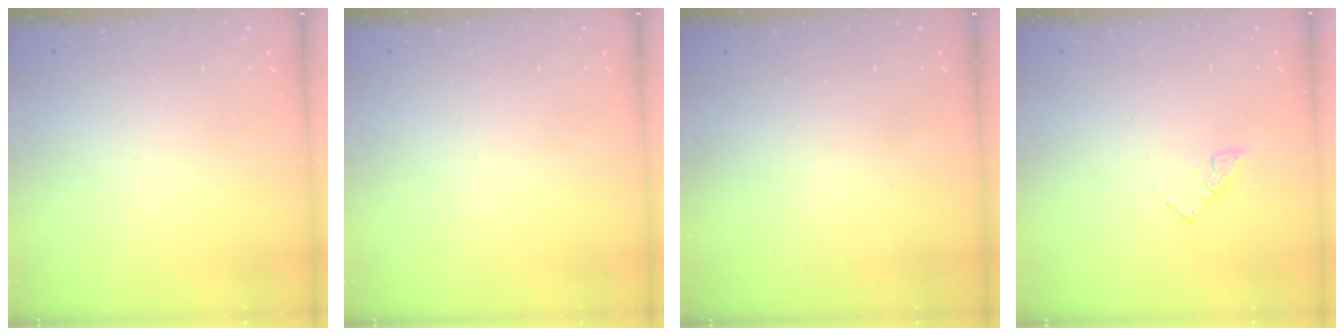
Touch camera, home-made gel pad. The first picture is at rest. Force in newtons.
{"total": 0.0}
{"total": 2.5, "press": 2.4, "slide": 0.4}
{"total": 3.1, "press": 3.1, "slide": 0.3}